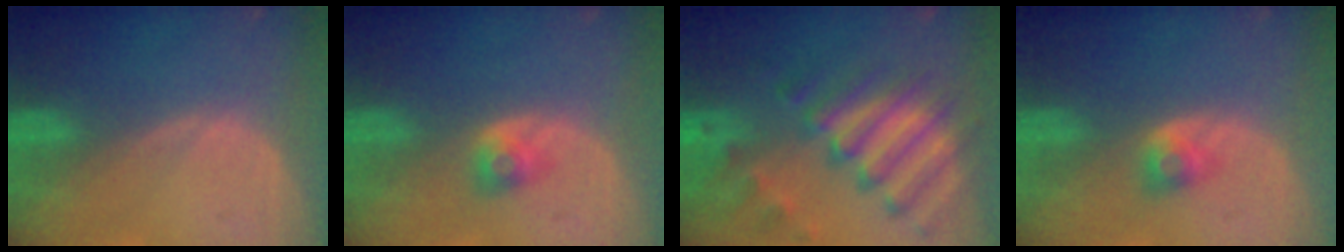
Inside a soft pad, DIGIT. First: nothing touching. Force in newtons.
{"total": 2.7, "press": 2.4, "slide": 1.2}
{"total": 11.4, "press": 9.9, "slide": 5.8}
{"total": 2.7, "press": 2.4, "slide": 1.1}